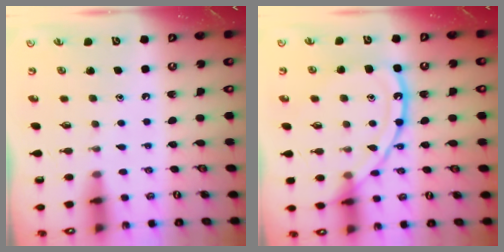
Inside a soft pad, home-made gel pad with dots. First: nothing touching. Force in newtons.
{"total": 15.1, "press": 15.0, "slide": 1.4}